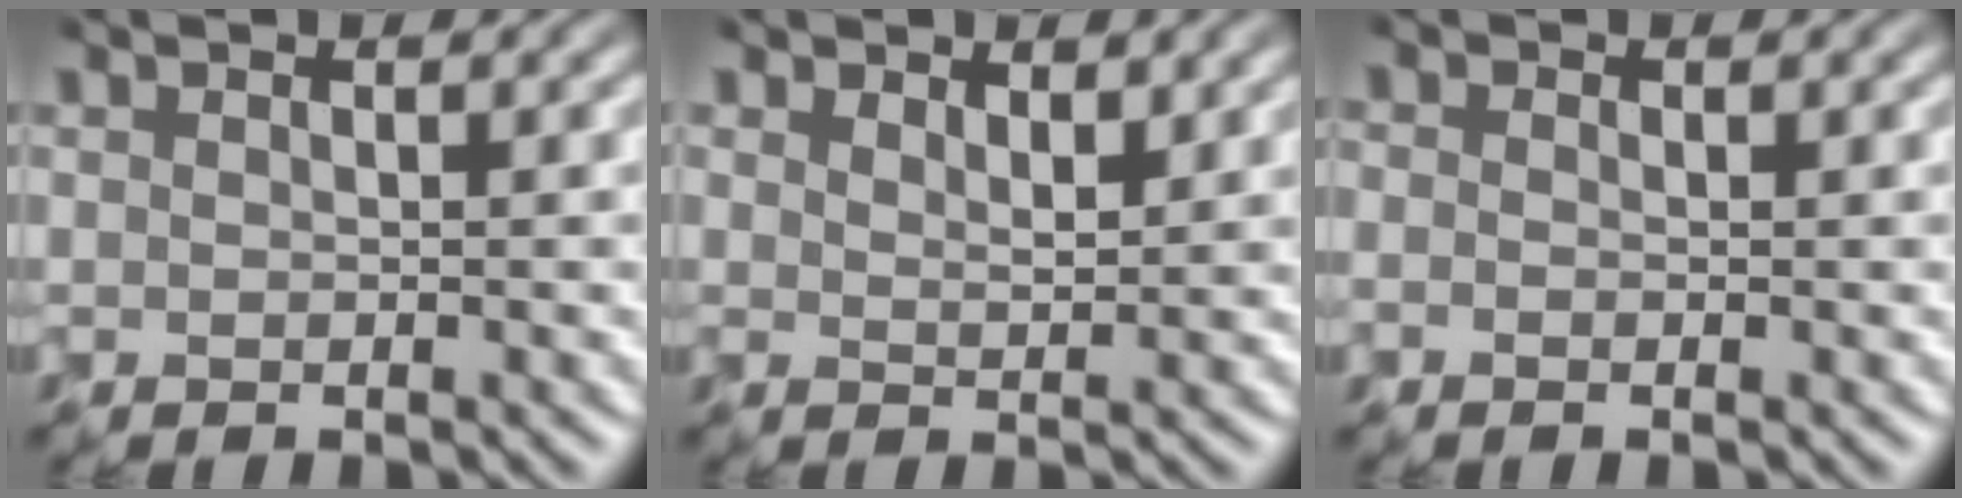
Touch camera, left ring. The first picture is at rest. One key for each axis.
{"total": 1.0, "fx": 1.0, "fy": 0.1, "fz": 0.2, "tx": -0.010, "ty": 0.000, "tz": 0.028}
{"total": 1.1, "fx": -1.0, "fy": -0.3, "fz": -0.5, "tx": 0.002, "ty": 0.002, "tz": -0.011}